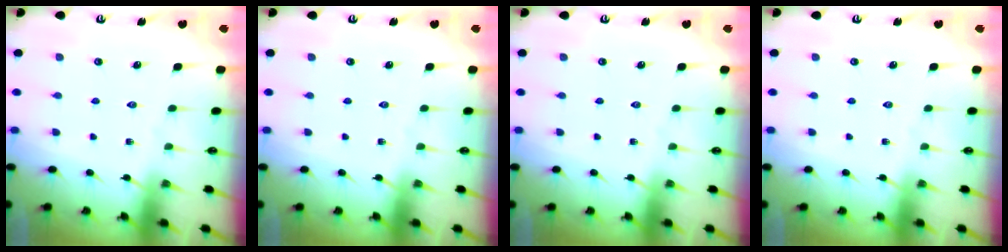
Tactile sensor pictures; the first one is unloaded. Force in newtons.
{"total": 0.0}
{"total": 0.0}
{"total": 0.0}